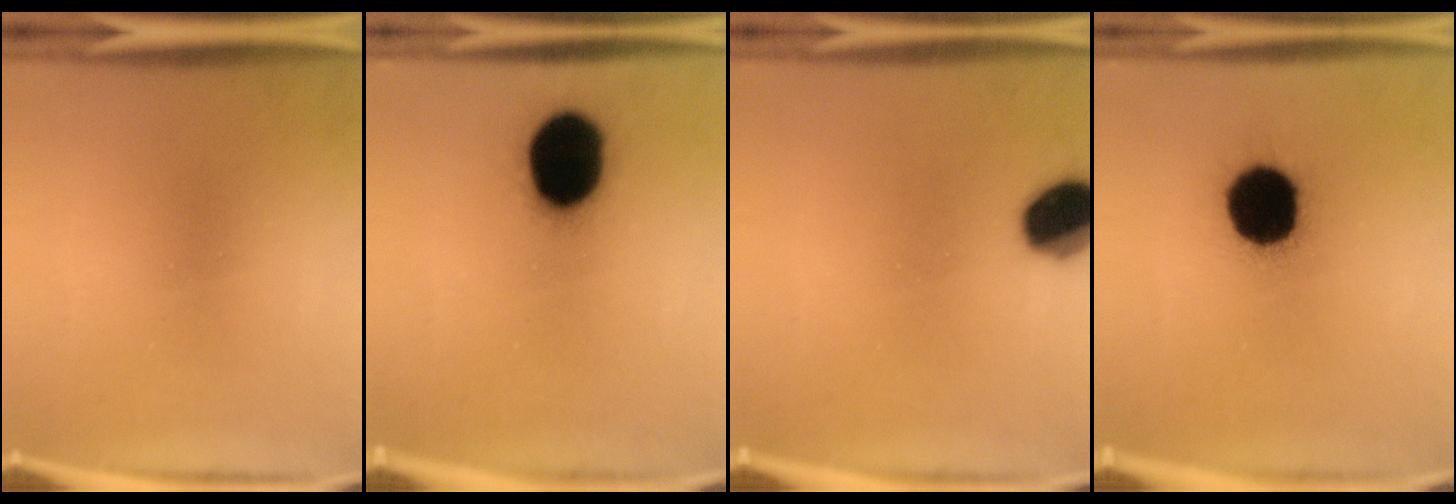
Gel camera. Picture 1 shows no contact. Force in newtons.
{"total": 19.6}
{"total": 10.9}
{"total": 18.4}